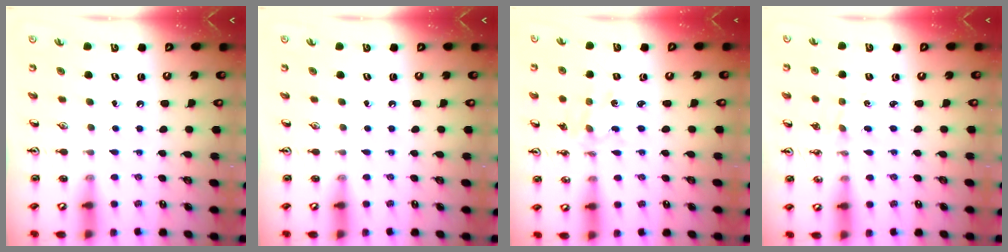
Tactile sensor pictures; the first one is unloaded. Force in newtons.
{"total": 0.0}
{"total": 1.2, "press": 1.1, "slide": 0.3}
{"total": 0.0}